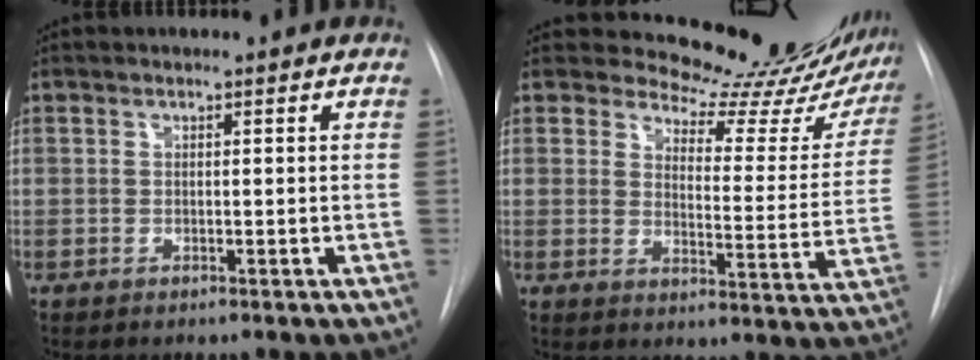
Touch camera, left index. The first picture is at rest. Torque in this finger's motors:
{"motor_torque": [0.48, -0.60, -0.16, -0.08]}